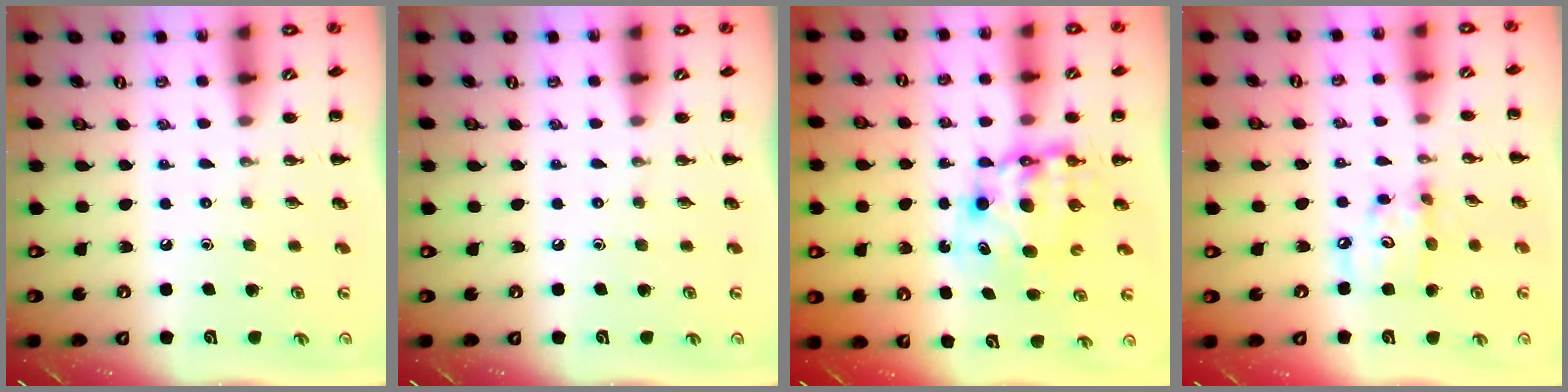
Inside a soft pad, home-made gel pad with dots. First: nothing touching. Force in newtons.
{"total": 0.0}
{"total": 7.8, "press": 7.5, "slide": 2.2}
{"total": 7.7, "press": 7.6, "slide": 1.4}